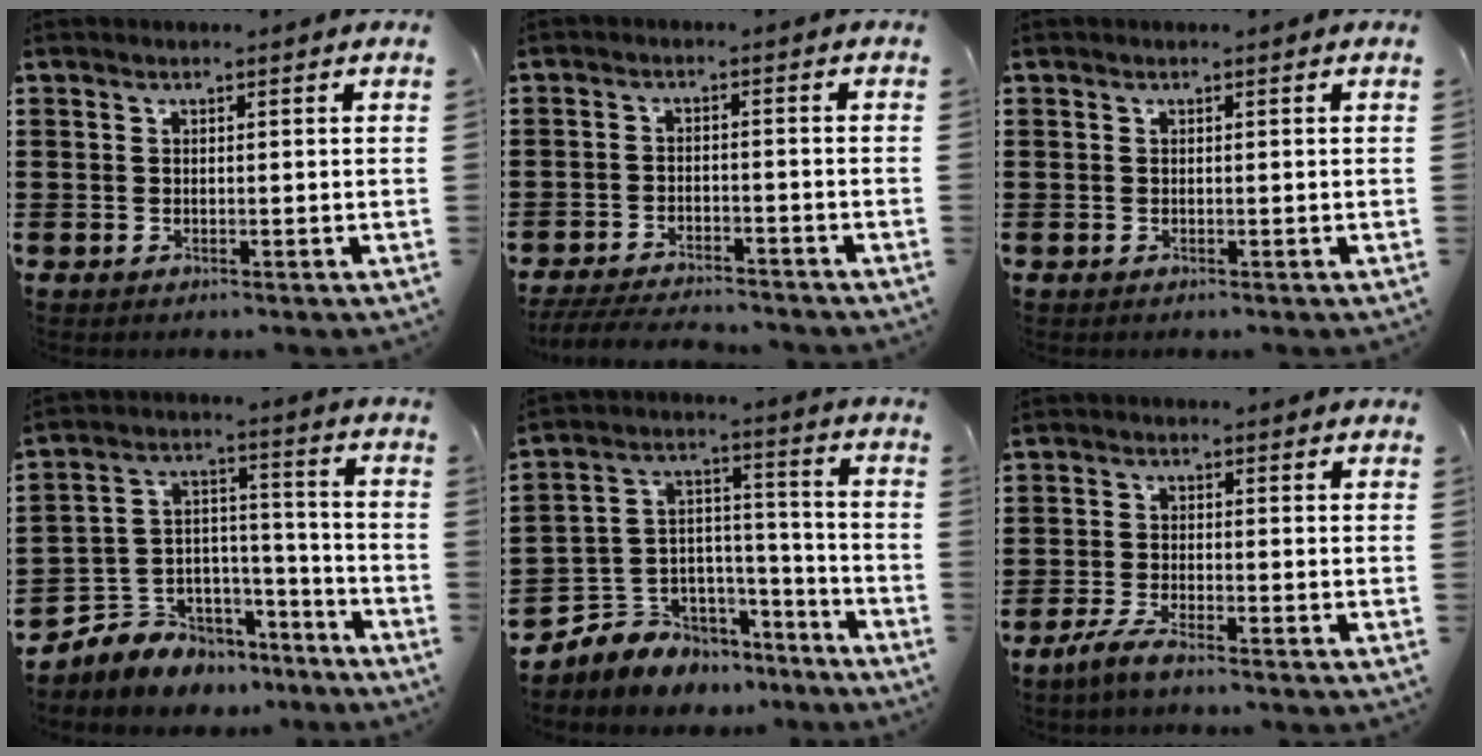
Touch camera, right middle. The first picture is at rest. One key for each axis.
{"total": 4.3, "fx": -4.2, "fy": 0.4, "fz": 0.9, "tx": -0.022, "ty": -0.003, "tz": -0.085}
{"total": 0.0}
{"total": 5.7, "fx": -4.7, "fy": 3.1, "fz": -1.0, "tx": 0.000, "ty": -0.001, "tz": -0.093}
{"total": 5.5, "fx": -4.1, "fy": 3.5, "fz": -1.0, "tx": -0.009, "ty": -0.008, "tz": -0.082}
{"total": 3.3, "fx": -2.7, "fy": 0.2, "fz": 1.9, "tx": -0.047, "ty": -0.005, "tz": -0.054}